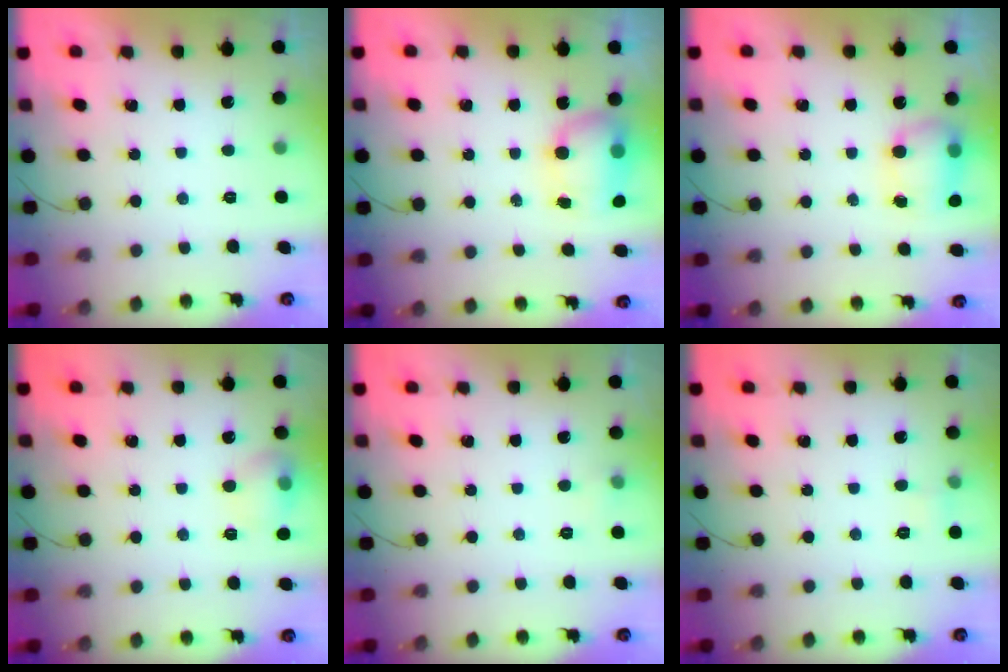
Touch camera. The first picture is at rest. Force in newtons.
{"total": 7.4, "press": 7.3, "slide": 1.0}
{"total": 7.7, "press": 7.7, "slide": 0.9}
{"total": 9.5, "press": 9.4, "slide": 1.3}
{"total": 3.1, "press": 2.5, "slide": 1.9}
{"total": 3.0, "press": 2.8, "slide": 1.0}